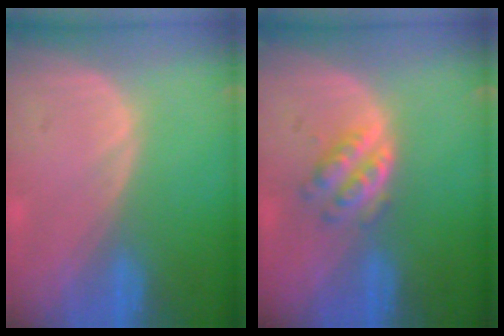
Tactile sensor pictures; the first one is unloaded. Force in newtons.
{"total": 4.1, "press": 4.1, "slide": 0.4}